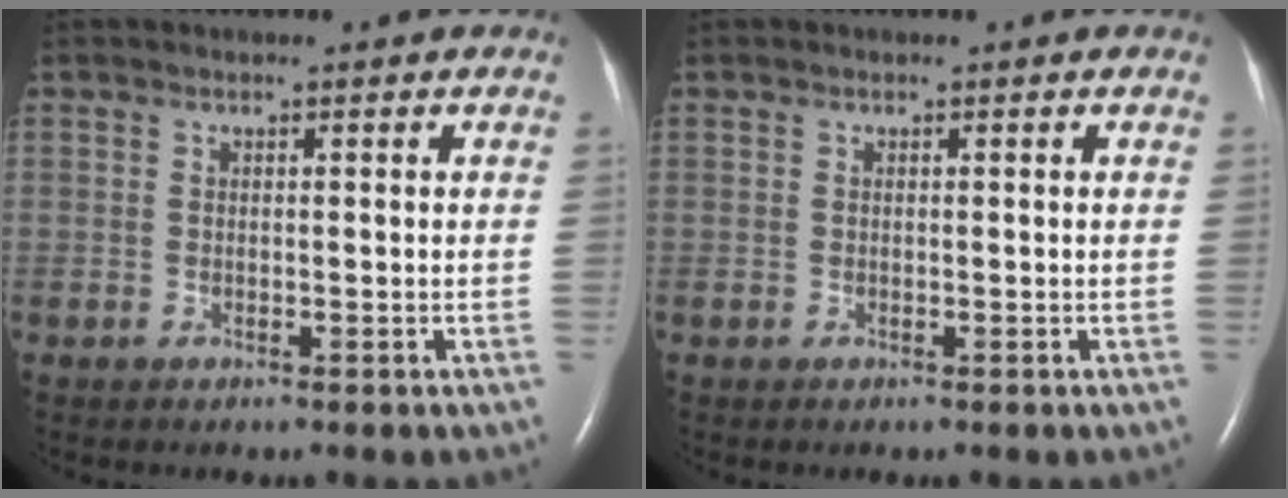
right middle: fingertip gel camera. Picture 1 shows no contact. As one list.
[{"total": 0.0}]